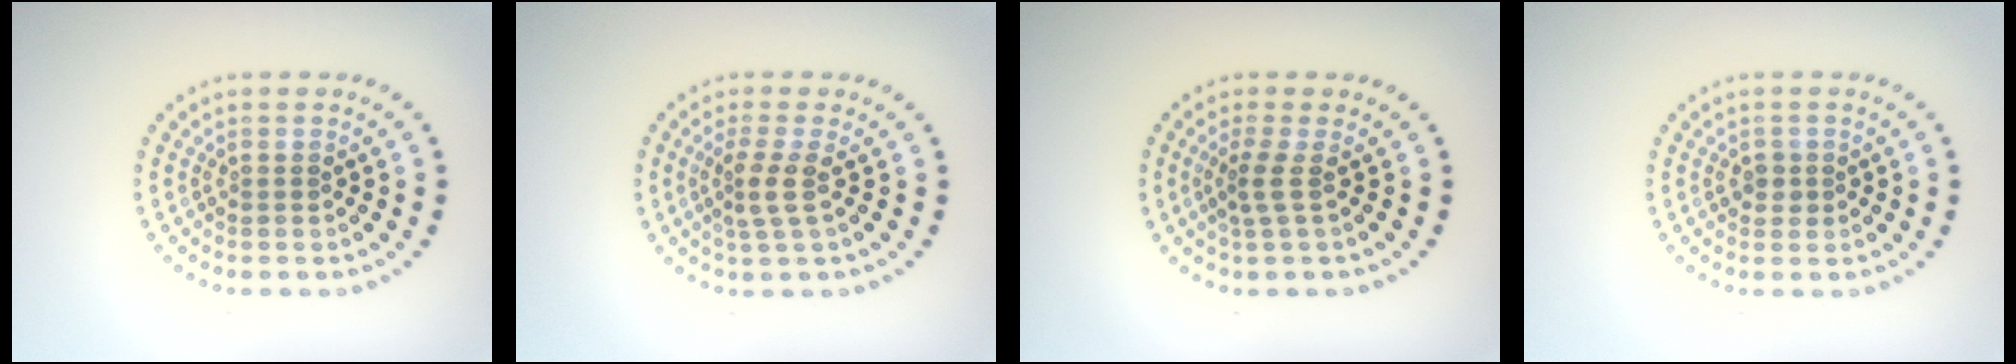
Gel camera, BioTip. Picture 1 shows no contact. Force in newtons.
{"total": 2.3, "press": 1.7, "slide": 1.6}
{"total": 2.0, "press": 1.2, "slide": 1.5}
{"total": 1.3, "press": 1.2, "slide": 0.6}